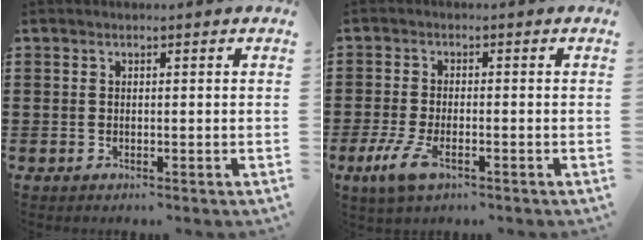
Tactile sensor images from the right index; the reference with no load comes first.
{"total": 4.3, "force": [-2.1, 1.5, 3.5], "torque": [-0.093, -0.012, -0.046]}